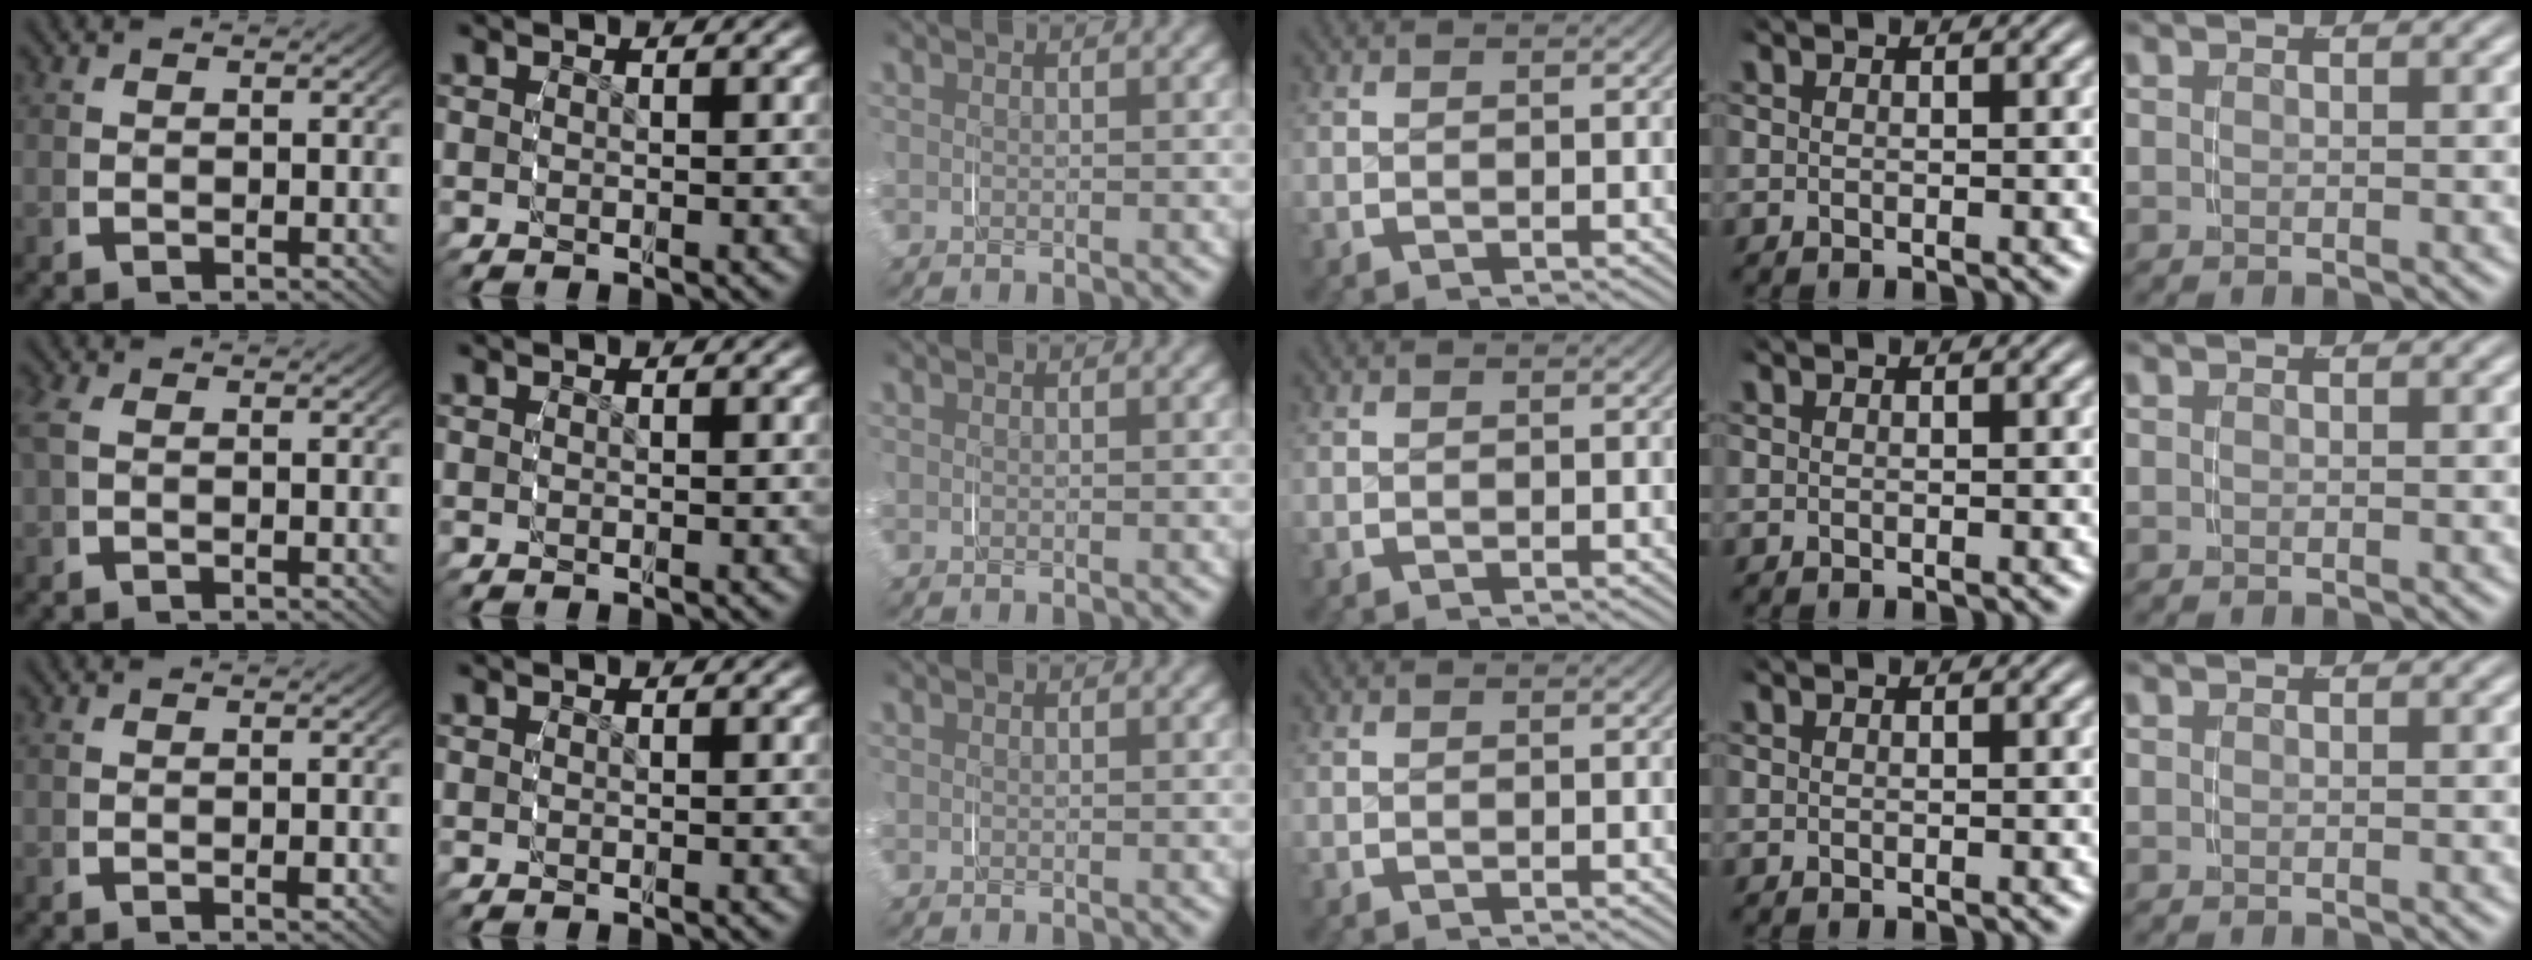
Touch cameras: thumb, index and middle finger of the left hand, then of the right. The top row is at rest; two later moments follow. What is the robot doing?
{"motion": "grasp_and_lifting", "object": "pen bag"}